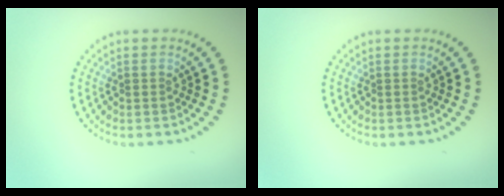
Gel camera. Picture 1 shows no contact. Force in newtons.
{"total": 0.0}